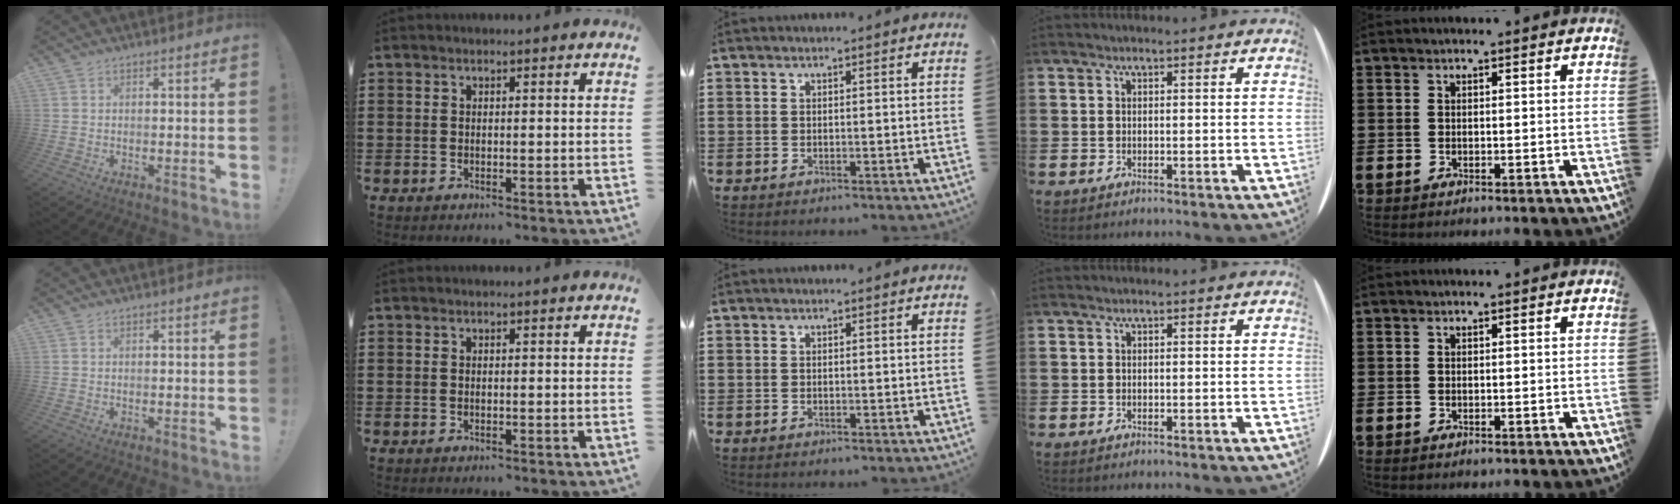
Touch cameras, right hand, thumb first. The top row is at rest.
{}